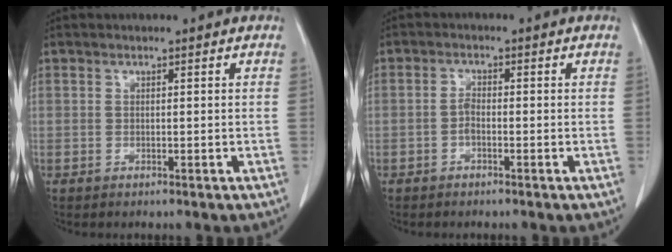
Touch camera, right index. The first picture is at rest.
{"total": 1.5, "force": [-0.6, 0.6, 1.2], "torque": [-0.024, 0.004, -0.013]}